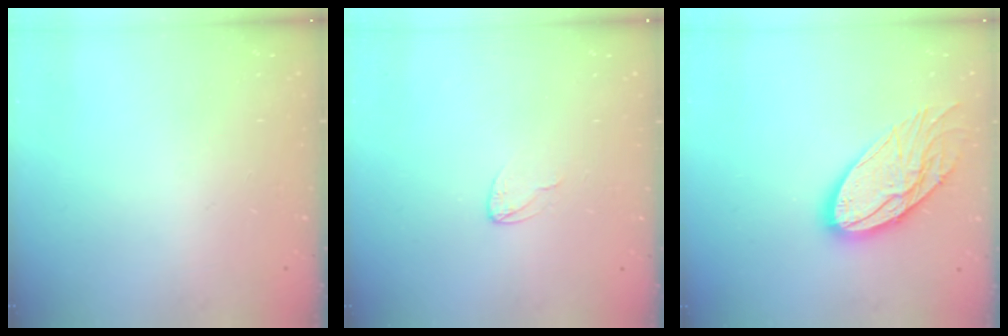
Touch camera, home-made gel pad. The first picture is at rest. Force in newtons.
{"total": 4.1, "press": 4.1, "slide": 0.3}
{"total": 17.0, "press": 16.9, "slide": 1.4}